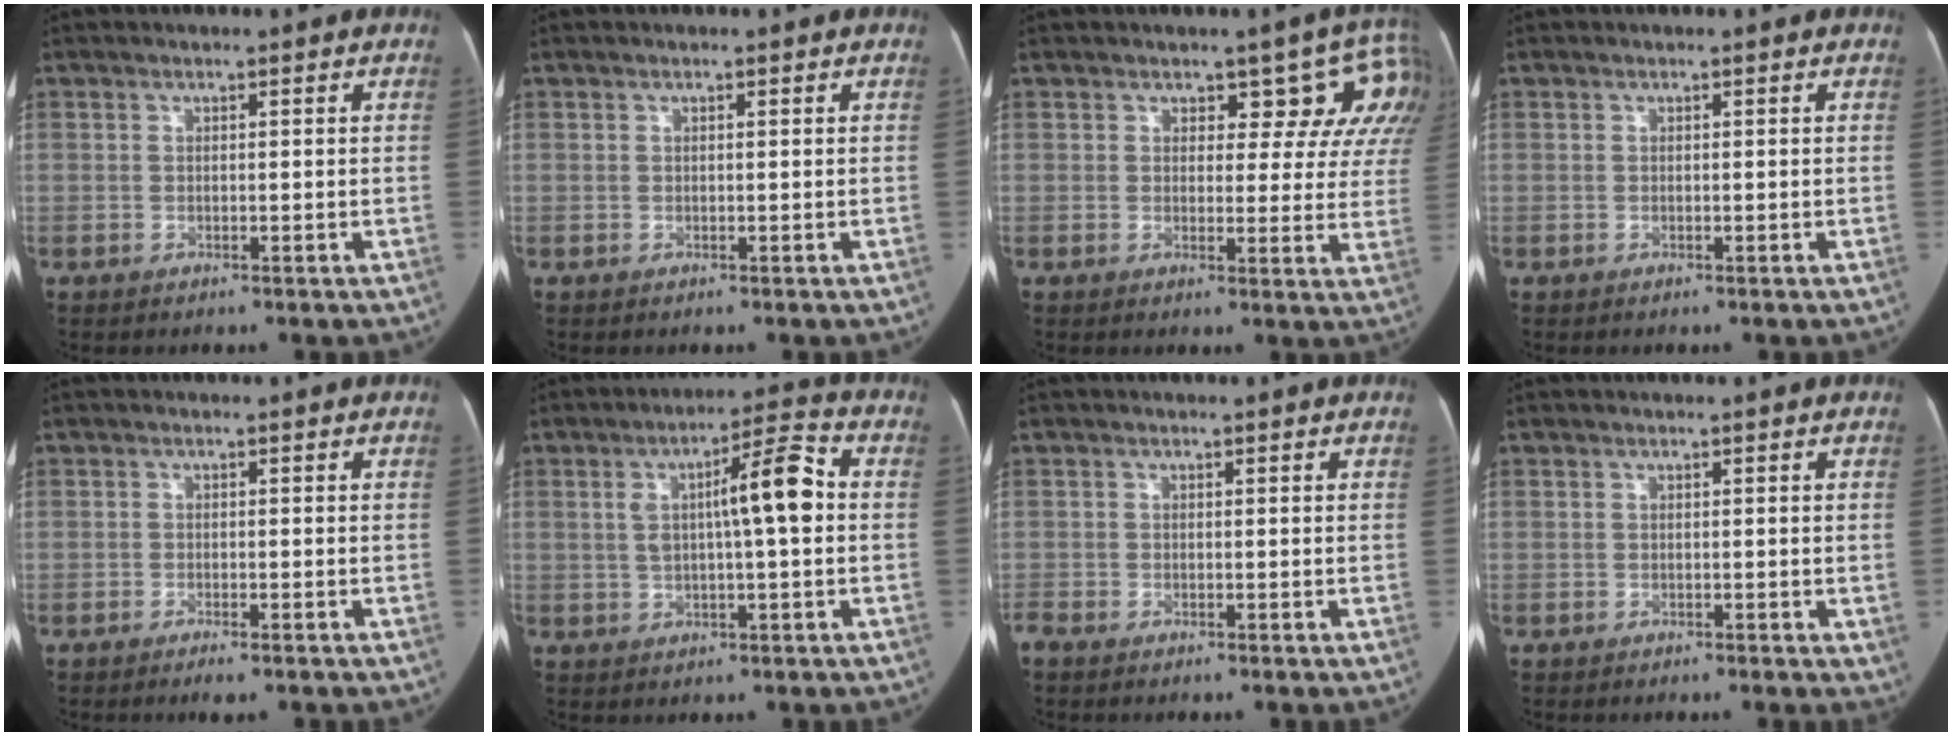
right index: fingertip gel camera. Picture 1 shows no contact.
{"total": 0.0}
{"total": 8.3, "force": [6.4, 4.4, 3.1], "torque": [-0.007, -0.008, 0.042]}
{"total": 0.0}
{"total": 2.0, "force": [-1.4, 0.2, 1.4], "torque": [-0.023, -0.004, -0.020]}
{"total": 9.7, "force": [1.0, 1.5, 9.5], "torque": [-0.156, 0.027, 0.014]}
{"total": 1.2, "force": [-0.9, 0.6, 0.3], "torque": [-0.011, -0.003, -0.018]}
{"total": 1.3, "force": [-0.4, 0.4, 1.2], "torque": [-0.013, -0.003, -0.005]}